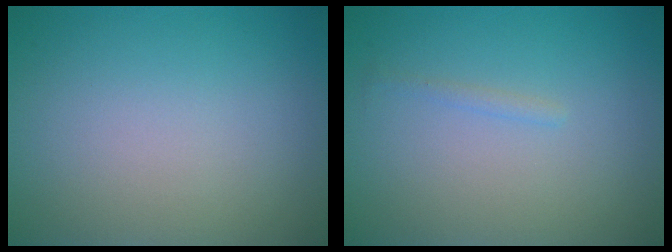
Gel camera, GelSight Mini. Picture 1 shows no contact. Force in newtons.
{"total": 0.6, "press": 0.6, "slide": 0.0}